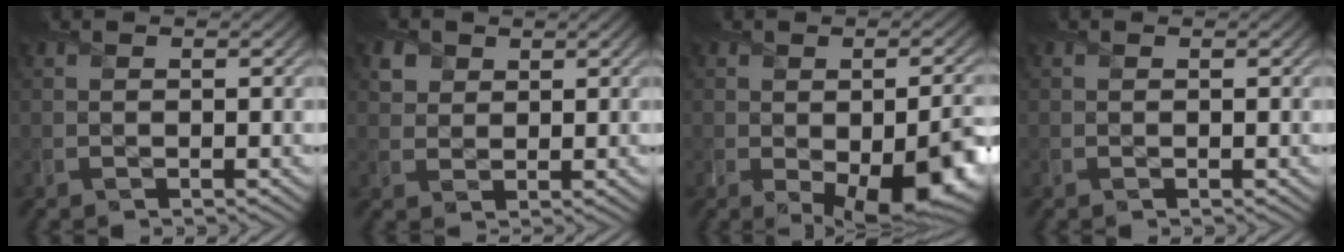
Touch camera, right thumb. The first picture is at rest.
{"total": 2.7, "force": [1.5, 2.1, 0.7], "torque": [-0.024, -0.005, 0.029]}
{"total": 10.7, "force": [-3.3, 5.7, 8.5], "torque": [-0.116, -0.046, -0.033]}
{"total": 0.0}